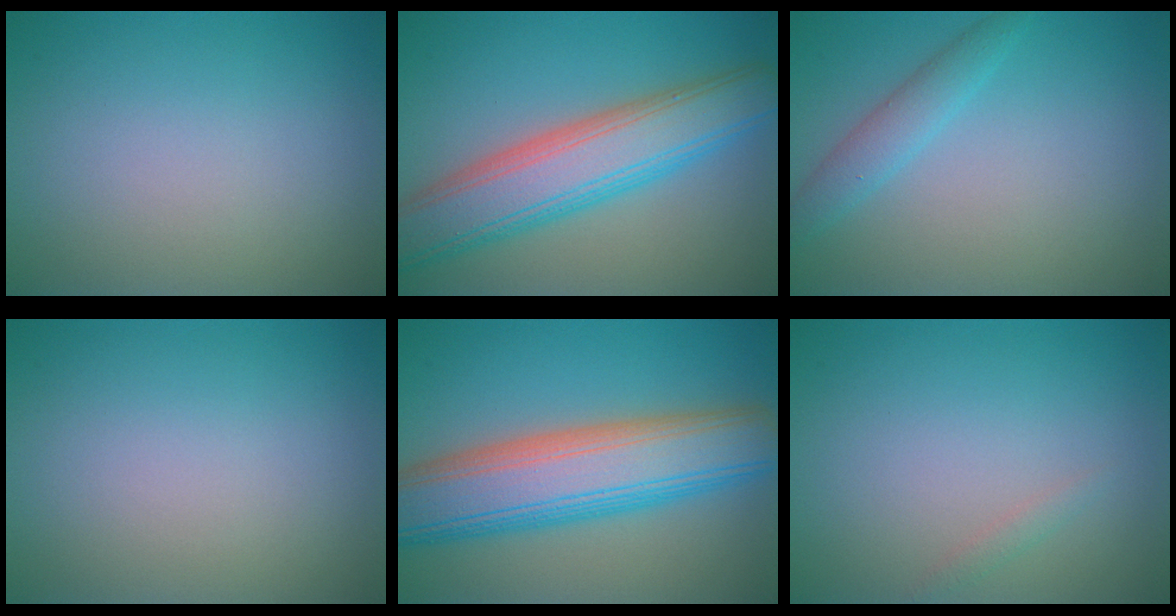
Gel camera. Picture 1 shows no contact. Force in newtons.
{"total": 8.4, "press": 8.4, "slide": 0.3}
{"total": 2.3, "press": 2.3, "slide": 0.1}
{"total": 0.0}
{"total": 10.8, "press": 10.7, "slide": 0.8}
{"total": 0.7, "press": 0.7, "slide": 0.1}